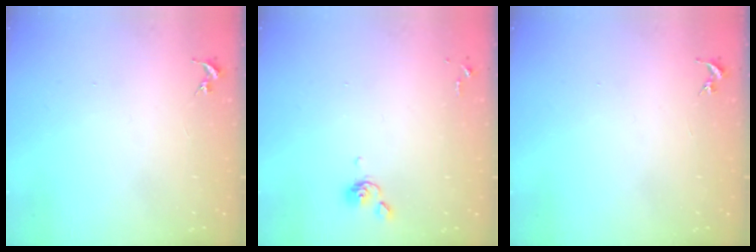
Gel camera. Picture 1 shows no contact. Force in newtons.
{"total": 4.9, "press": 4.8, "slide": 0.9}
{"total": 0.0}